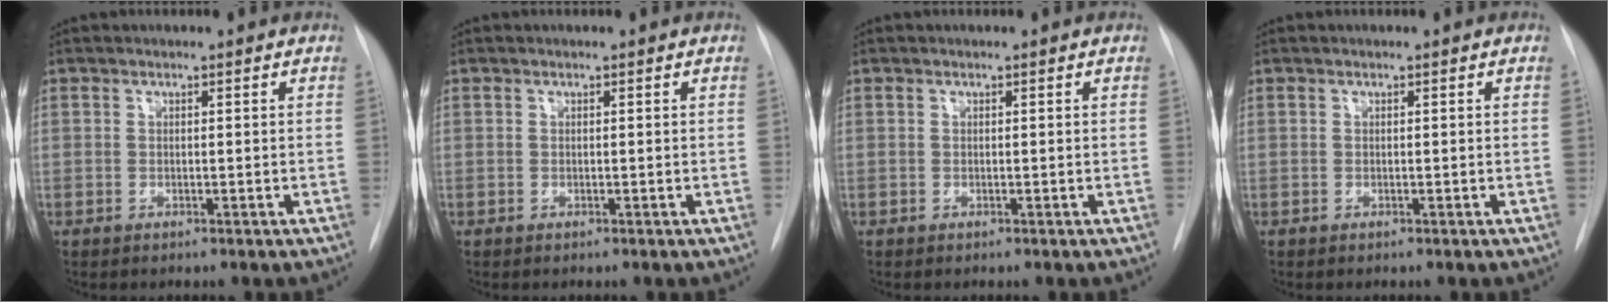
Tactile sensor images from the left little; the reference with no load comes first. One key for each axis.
{"total": 0.0}
{"total": 0.0}
{"total": 0.0}